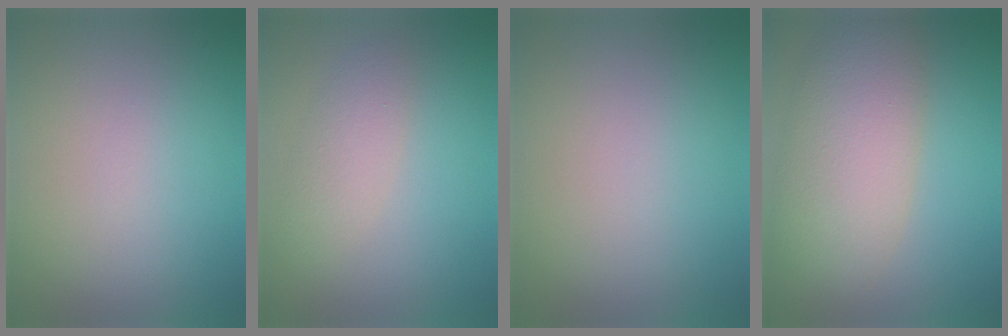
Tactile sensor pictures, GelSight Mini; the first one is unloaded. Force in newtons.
{"total": 2.4, "press": 2.4, "slide": 0.1}
{"total": 0.0}
{"total": 7.7, "press": 7.7, "slide": 0.4}